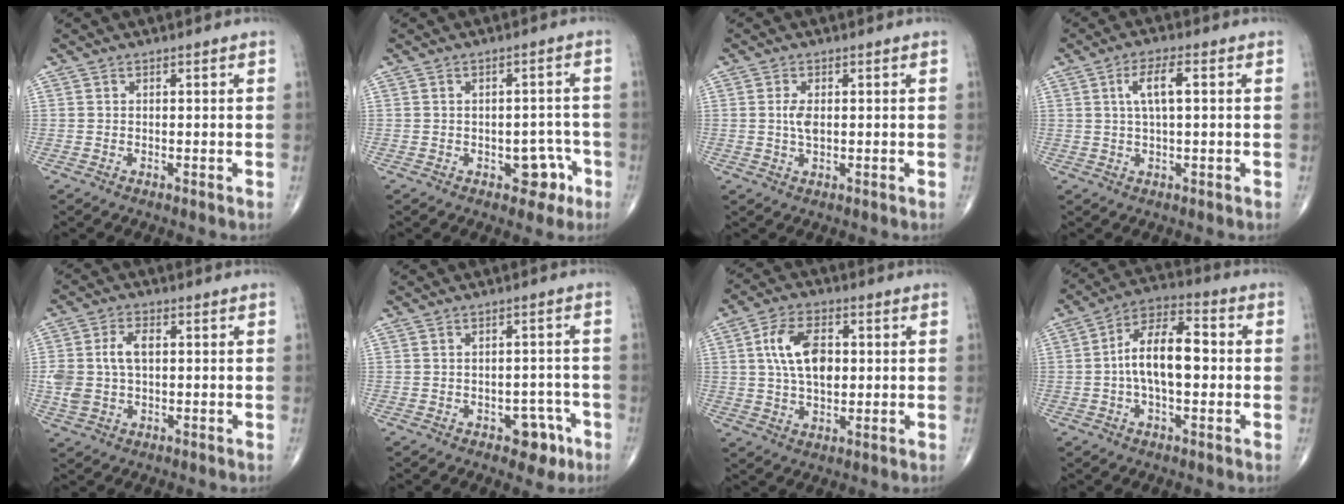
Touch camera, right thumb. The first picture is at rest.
{"total": 4.6, "force": [-1.7, 3.1, 2.9], "torque": [-0.009, 0.015, -0.019]}
{"total": 2.8, "force": [0.3, 1.3, 2.5], "torque": [-0.048, -0.002, 0.005]}
{"total": 5.7, "force": [1.2, 1.6, 5.3], "torque": [-0.106, 0.008, 0.023]}
{"total": 7.6, "force": [0.7, 4.6, 6.0], "torque": [-0.133, 0.015, 0.018]}
{"total": 5.3, "force": [-2.7, 3.4, 3.1], "torque": [-0.012, 0.021, -0.031]}
{"total": 11.0, "force": [1.8, 6.4, 8.8], "torque": [-0.147, 0.001, 0.031]}
{"total": 12.5, "force": [-0.2, 6.0, 11.0], "torque": [-0.186, 0.031, -0.012]}